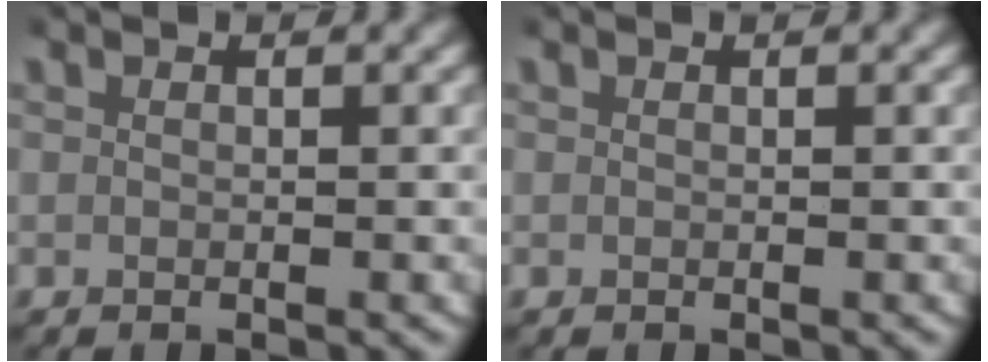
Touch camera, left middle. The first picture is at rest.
{"total": 0.0}